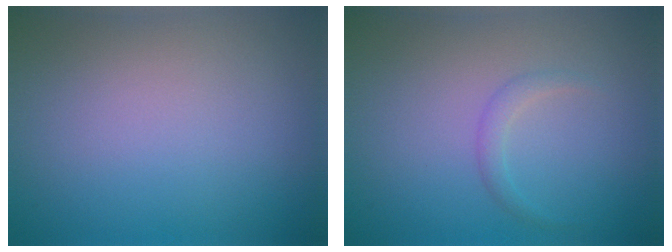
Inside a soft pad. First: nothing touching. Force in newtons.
{"total": 1.0, "press": 1.0, "slide": 0.1}